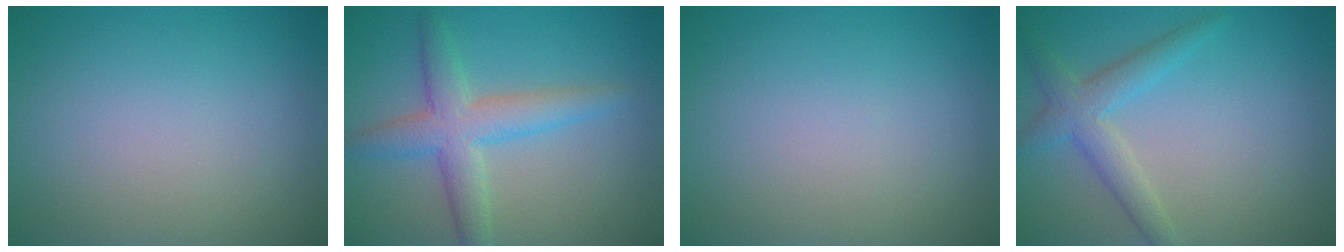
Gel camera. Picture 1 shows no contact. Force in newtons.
{"total": 4.6, "press": 4.6, "slide": 0.1}
{"total": 0.0}
{"total": 3.3, "press": 3.2, "slide": 0.3}